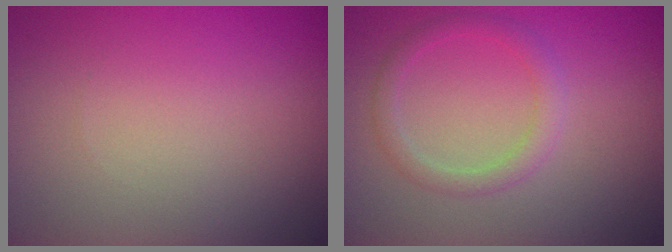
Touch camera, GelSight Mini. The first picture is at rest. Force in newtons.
{"total": 2.0, "press": 2.0, "slide": 0.0}